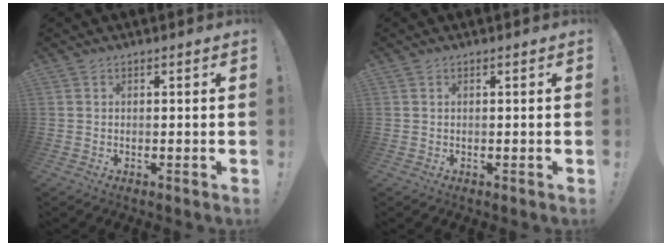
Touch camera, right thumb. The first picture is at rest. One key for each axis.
{"total": 0.0}